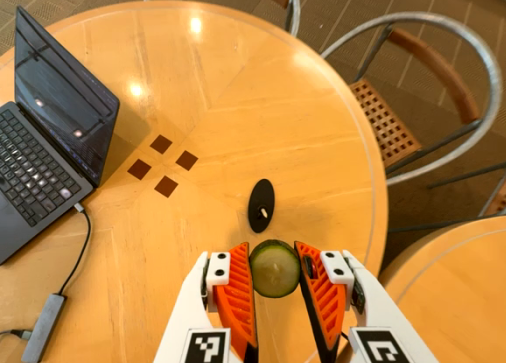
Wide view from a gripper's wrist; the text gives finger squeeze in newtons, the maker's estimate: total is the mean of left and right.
{"total": 9.1, "left": 9.0, "right": 9.3}